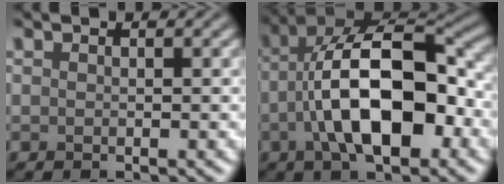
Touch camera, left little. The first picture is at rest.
{"total": 11.6, "force": [-2.2, 5.4, 10.0], "torque": [-0.170, 0.017, -0.040]}